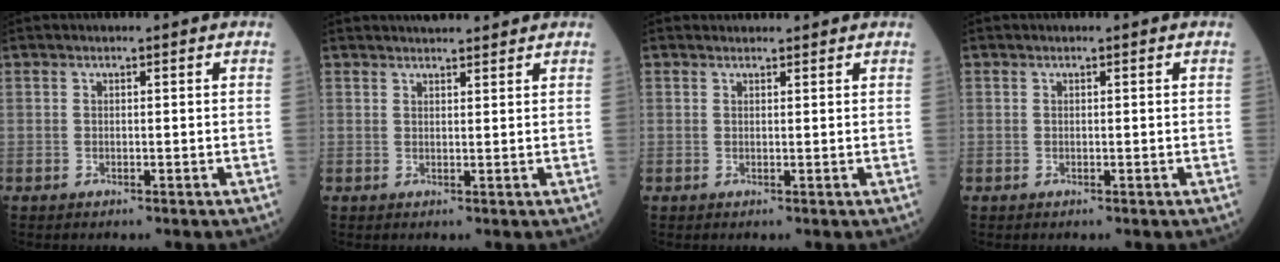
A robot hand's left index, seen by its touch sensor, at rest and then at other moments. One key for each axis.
{"total": 5.5, "fx": 5.1, "fy": 0.7, "fz": 1.9, "tx": -0.024, "ty": 0.024, "tz": 0.067}
{"total": 2.4, "fx": 2.4, "fy": 0.4, "fz": 0.2, "tx": -0.009, "ty": 0.018, "tz": 0.031}
{"total": 0.0}